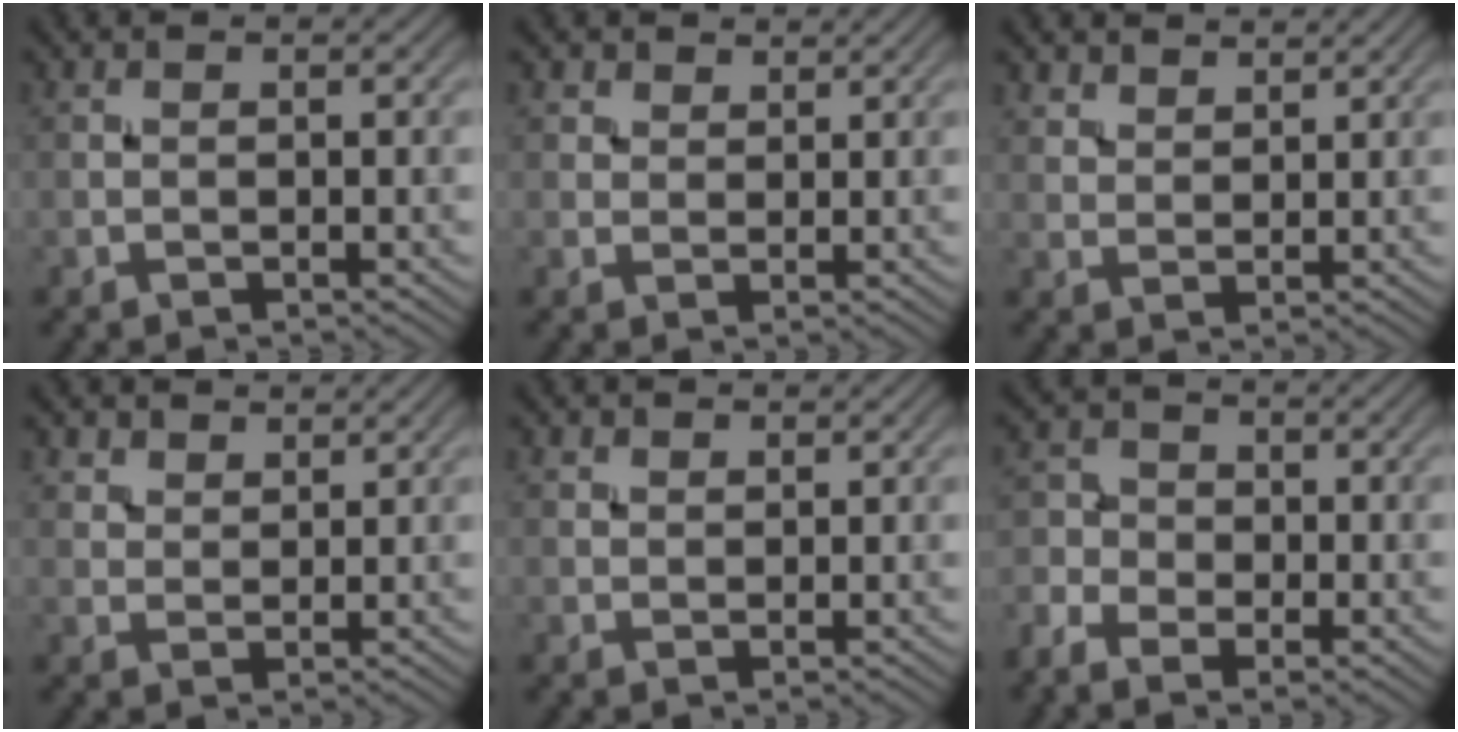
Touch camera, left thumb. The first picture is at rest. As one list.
[{"total": 2.7, "force": [1.9, 1.7, 0.8], "torque": [-0.021, -0.001, 0.041]}, {"total": 3.8, "force": [3.2, 1.7, 1.3], "torque": [-0.032, -0.009, 0.079]}, {"total": 3.7, "force": [2.9, 2.0, 1.2], "torque": [-0.033, -0.009, 0.073]}, {"total": 1.7, "force": [1.4, 0.8, 0.5], "torque": [-0.011, 0.002, 0.031]}, {"total": 5.5, "force": [-2.5, 3.9, 2.9], "torque": [-0.062, -0.010, -0.052]}]